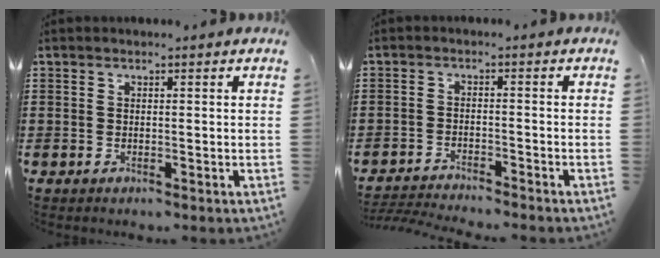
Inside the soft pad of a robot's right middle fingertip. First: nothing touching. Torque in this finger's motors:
{"motor_torque": [0.84, -0.28, 0.27, 0.08]}